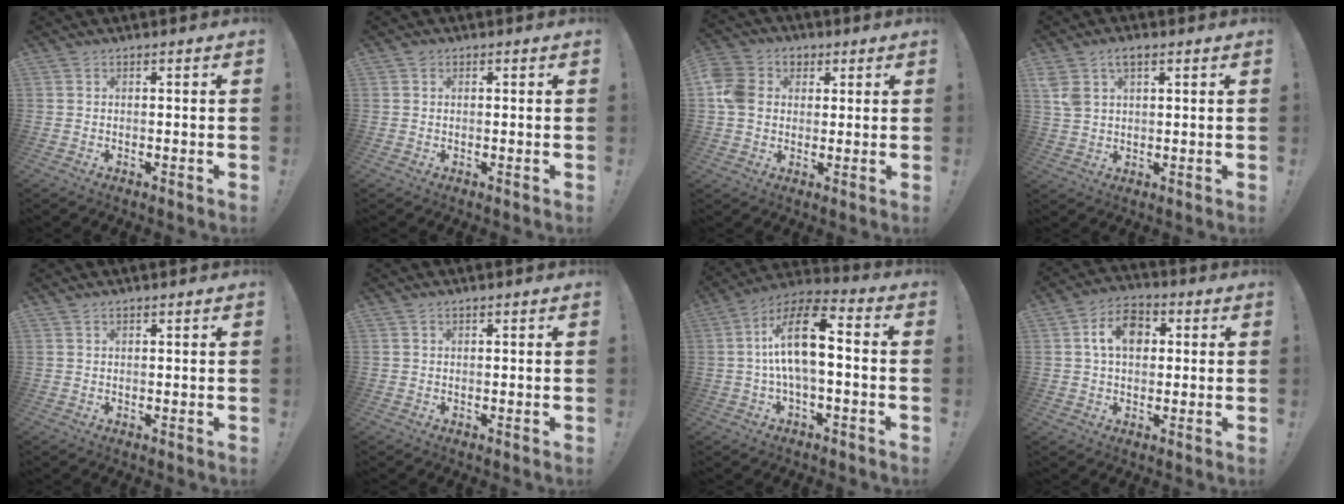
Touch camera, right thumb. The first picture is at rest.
{"total": 0.9, "force": [0.5, 0.7, 0.0], "torque": [0.008, -0.001, 0.006]}
{"total": 10.6, "force": [1.7, 9.0, 5.3], "torque": [-0.102, 0.008, 0.034]}
{"total": 6.4, "force": [2.9, 4.0, 4.1], "torque": [-0.075, -0.005, 0.055]}
{"total": 0.8, "force": [0.7, 0.3, 0.2], "torque": [-0.004, -0.001, 0.013]}
{"total": 0.6, "force": [0.5, 0.3, 0.2], "torque": [-0.003, -0.001, 0.009]}
{"total": 15.7, "force": [1.4, 6.3, 14.3], "torque": [-0.244, 0.003, 0.018]}
{"total": 10.7, "force": [2.7, 7.5, 7.1], "torque": [-0.107, 0.012, 0.048]}